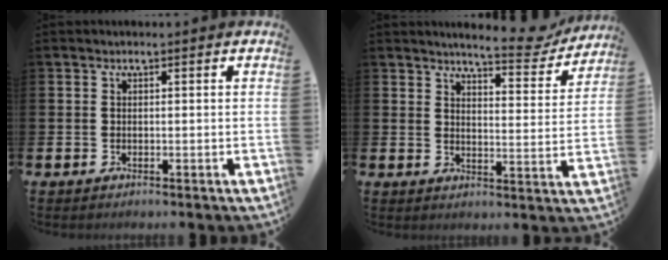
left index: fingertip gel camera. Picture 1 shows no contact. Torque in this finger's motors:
{"motor_torque": [1.07, -1.07, 0.20, 0.11]}